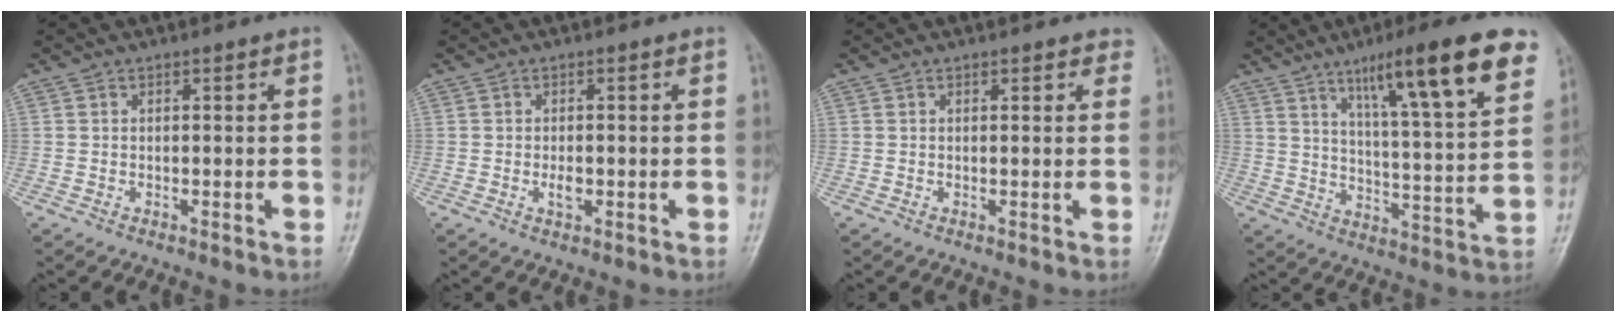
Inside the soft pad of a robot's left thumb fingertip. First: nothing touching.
{"total": 1.9, "force": [-0.3, 1.0, 1.6], "torque": [-0.027, -0.001, -0.005]}
{"total": 2.1, "force": [1.6, 1.1, 1.0], "torque": [0.011, -0.001, 0.012]}
{"total": 18.9, "force": [11.1, 3.0, 15.0], "torque": [-0.199, -0.045, 0.169]}